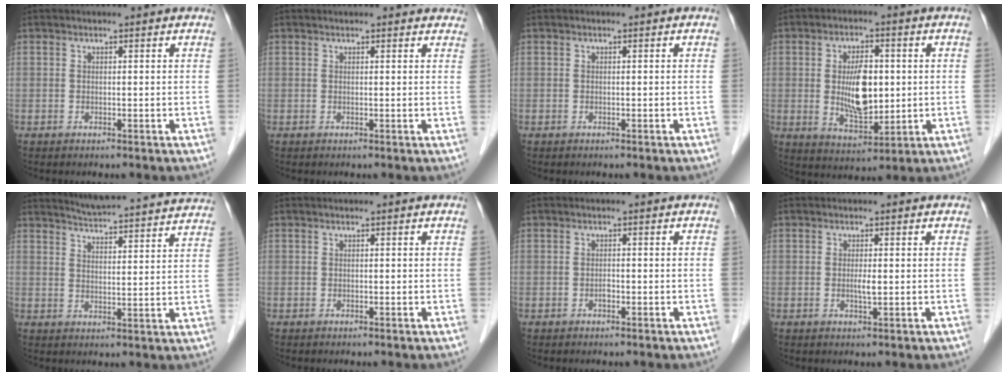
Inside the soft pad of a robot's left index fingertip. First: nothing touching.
{"total": 4.0, "force": [3.6, 1.3, 1.0], "torque": [-0.001, 0.011, 0.031]}
{"total": 0.0}
{"total": 8.7, "force": [0.2, 3.9, 7.8], "torque": [-0.148, -0.002, 0.013]}
{"total": 20.2, "force": [19.3, 1.1, 5.9], "torque": [-0.087, -0.029, 0.239]}
{"total": 0.0}
{"total": 1.0, "force": [-0.7, 0.4, 0.5], "torque": [-0.010, -0.001, -0.011]}
{"total": 1.5, "force": [-0.3, 0.3, 1.4], "torque": [-0.028, -0.004, -0.005]}